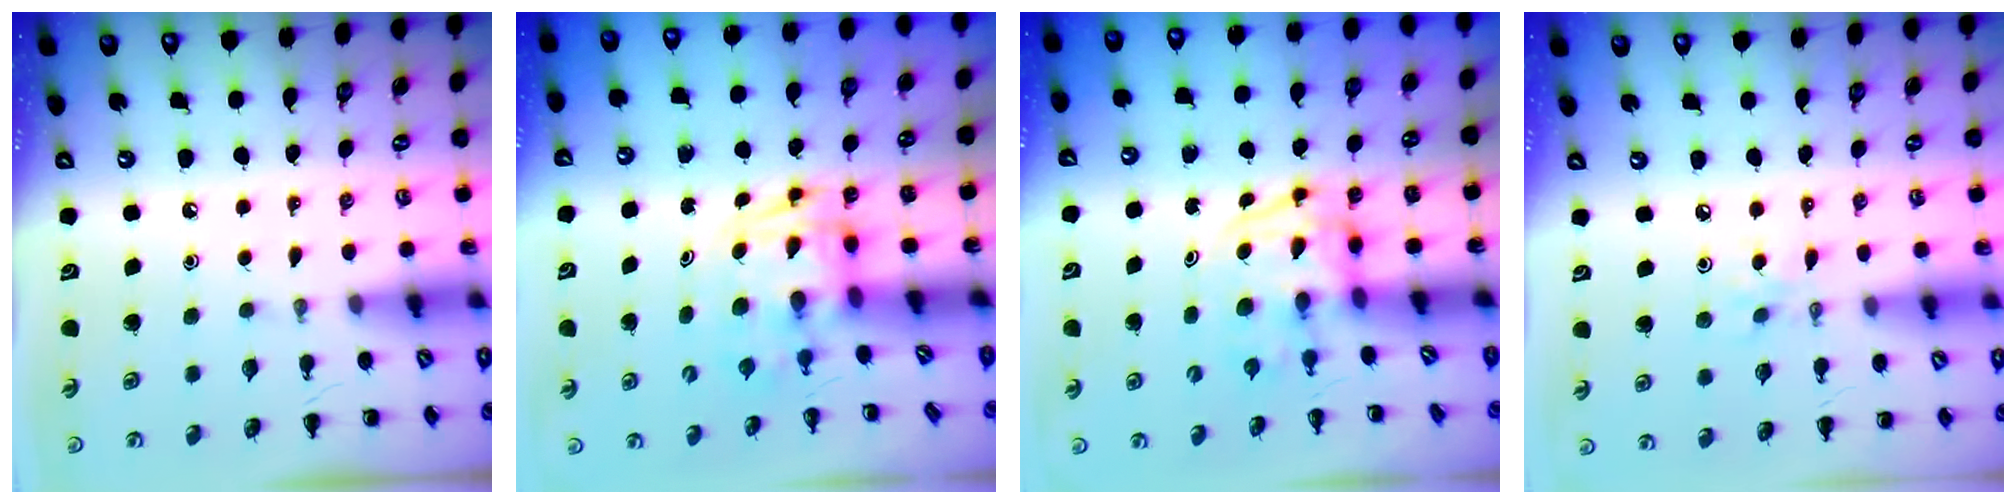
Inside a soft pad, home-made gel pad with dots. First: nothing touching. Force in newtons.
{"total": 2.7, "press": 2.7, "slide": 0.5}
{"total": 4.0, "press": 3.9, "slide": 0.6}
{"total": 3.5, "press": 3.3, "slide": 1.1}